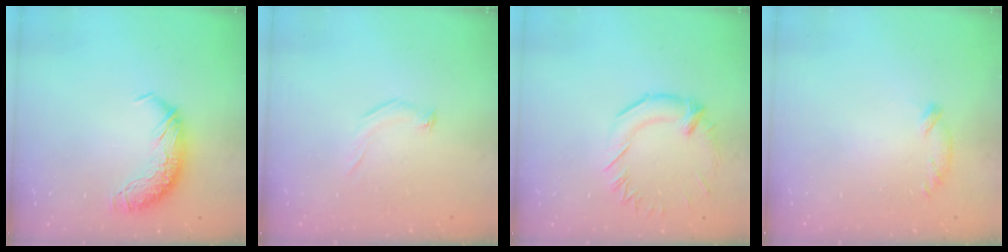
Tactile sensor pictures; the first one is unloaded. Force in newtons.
{"total": 5.5, "press": 5.4, "slide": 1.0}
{"total": 1.4, "press": 0.7, "slide": 1.2}
{"total": 5.3, "press": 5.2, "slide": 0.8}